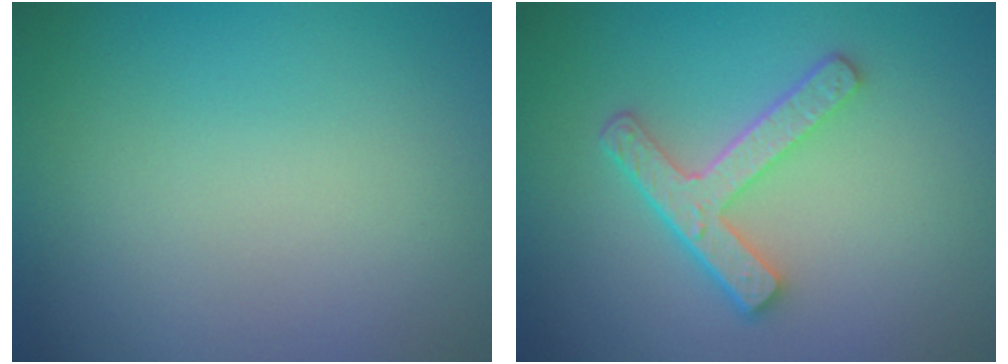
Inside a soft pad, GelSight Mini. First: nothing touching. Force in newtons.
{"total": 4.2, "press": 3.1, "slide": 2.8}